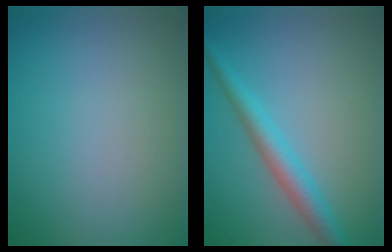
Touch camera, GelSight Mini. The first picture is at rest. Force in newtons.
{"total": 3.2, "press": 3.2, "slide": 0.1}